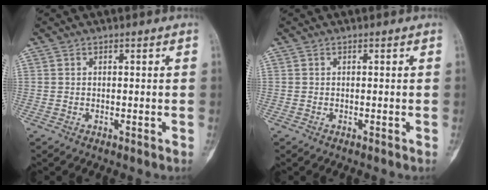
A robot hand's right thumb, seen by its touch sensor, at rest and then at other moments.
{"total": 0.0}